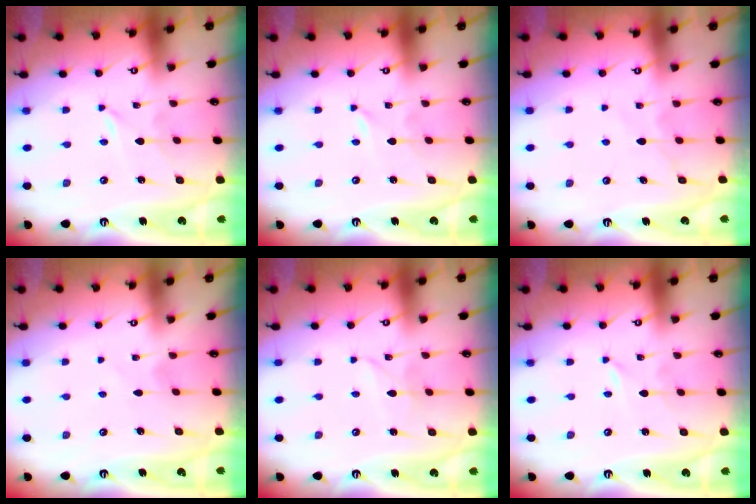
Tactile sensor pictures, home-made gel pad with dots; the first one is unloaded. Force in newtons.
{"total": 0.0}
{"total": 6.1, "press": 6.1, "slide": 0.8}
{"total": 1.7, "press": 1.7, "slide": 0.3}
{"total": 2.9, "press": 2.9, "slide": 0.3}
{"total": 0.0}